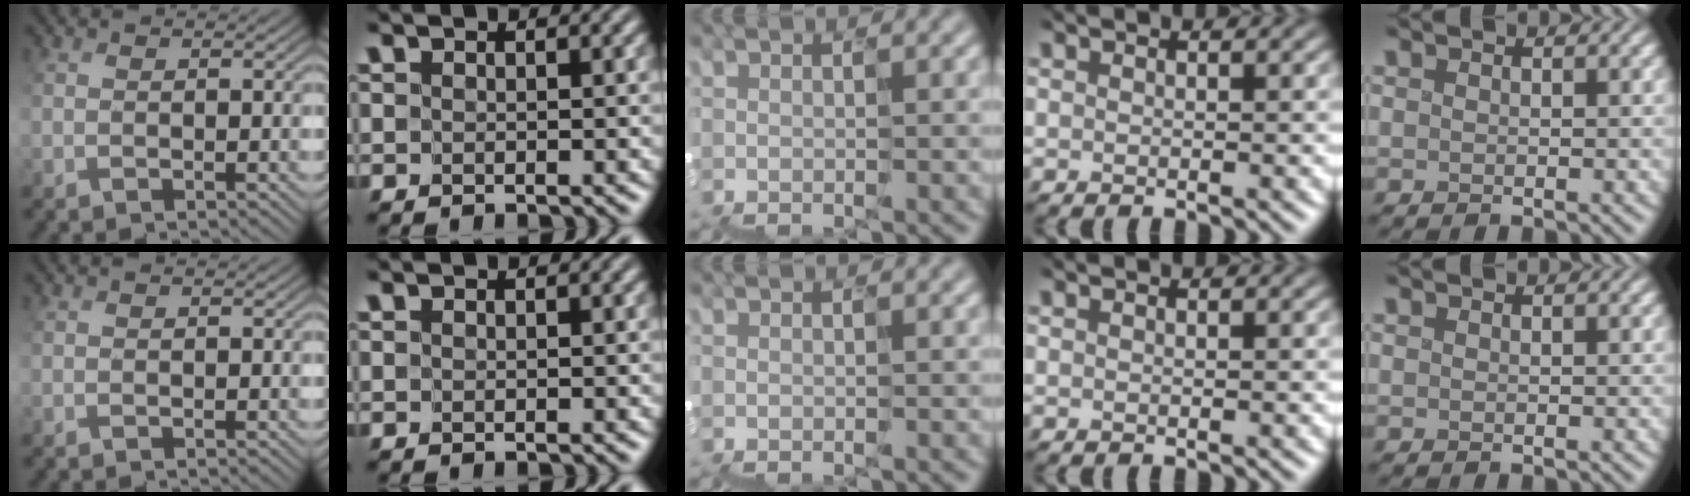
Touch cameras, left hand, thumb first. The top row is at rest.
{}